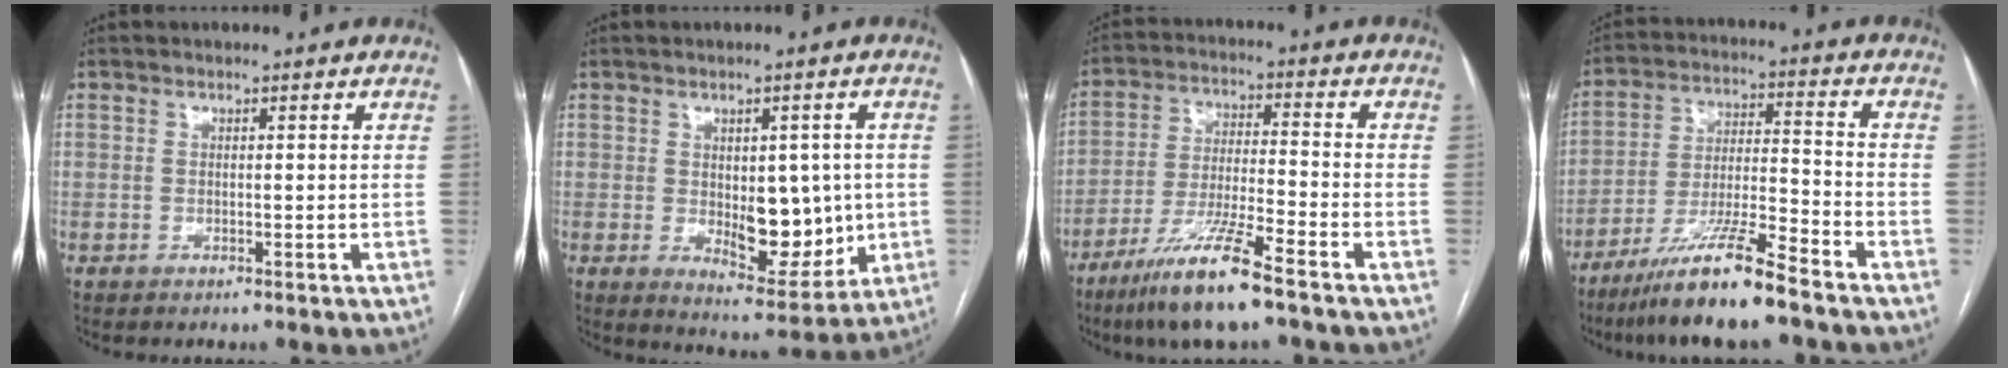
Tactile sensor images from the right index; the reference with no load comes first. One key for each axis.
{"total": 9.4, "fx": -0.3, "fy": 4.8, "fz": 8.1, "tx": -0.102, "ty": -0.001, "tz": 0.011}
{"total": 11.7, "fx": -8.0, "fy": 0.2, "fz": 8.6, "tx": -0.169, "ty": -0.031, "tz": -0.152}
{"total": 12.2, "fx": -9.4, "fy": -0.1, "fz": 7.9, "tx": -0.145, "ty": -0.020, "tz": -0.172}